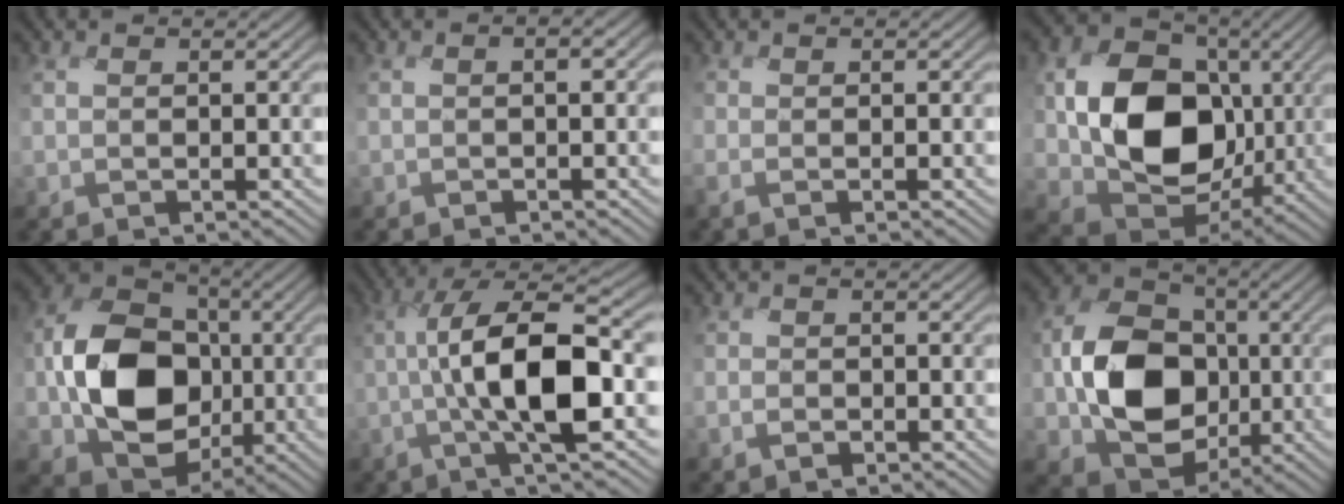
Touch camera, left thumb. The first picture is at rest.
{"total": 1.8, "force": [-0.2, 1.0, 1.4], "torque": [-0.026, 0.002, -0.004]}
{"total": 0.6, "force": [-0.4, -0.4, -0.2], "torque": [0.008, 0.003, -0.010]}
{"total": 14.7, "force": [-0.4, 11.4, 9.2], "torque": [-0.188, -0.016, -0.008]}
{"total": 13.0, "force": [-2.1, 10.4, 7.5], "torque": [-0.134, 0.004, -0.048]}
{"total": 10.6, "force": [-1.2, 3.2, 10.1], "torque": [-0.180, 0.004, -0.029]}
{"total": 1.5, "force": [-1.3, 0.8, -0.2], "torque": [0.009, -0.005, -0.028]}
{"total": 11.7, "force": [-1.9, 9.4, 6.8], "torque": [-0.122, 0.003, -0.040]}